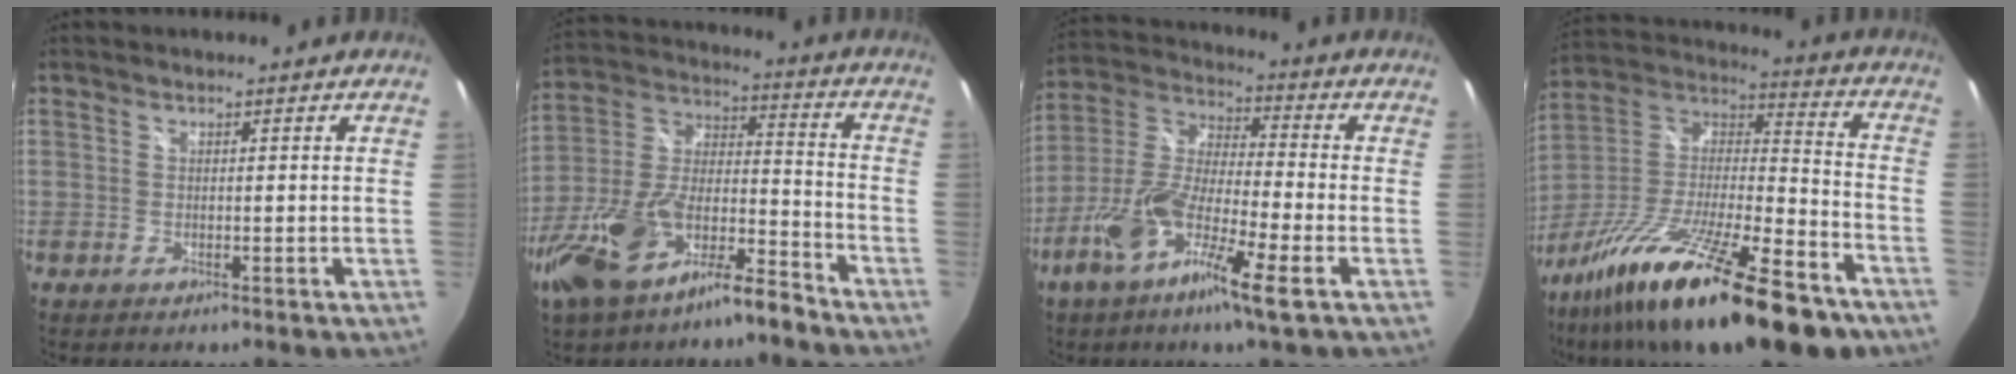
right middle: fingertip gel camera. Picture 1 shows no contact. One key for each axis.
{"total": 18.4, "fx": -12.3, "fy": 6.4, "fz": 12.1, "tx": -0.252, "ty": -0.004, "tz": -0.224}
{"total": 14.4, "fx": -7.2, "fy": 2.2, "fz": 12.2, "tx": -0.256, "ty": -0.015, "tz": -0.147}
{"total": 29.5, "fx": -18.2, "fy": 7.4, "fz": 22.0, "tx": -0.392, "ty": -0.041, "tz": -0.303}